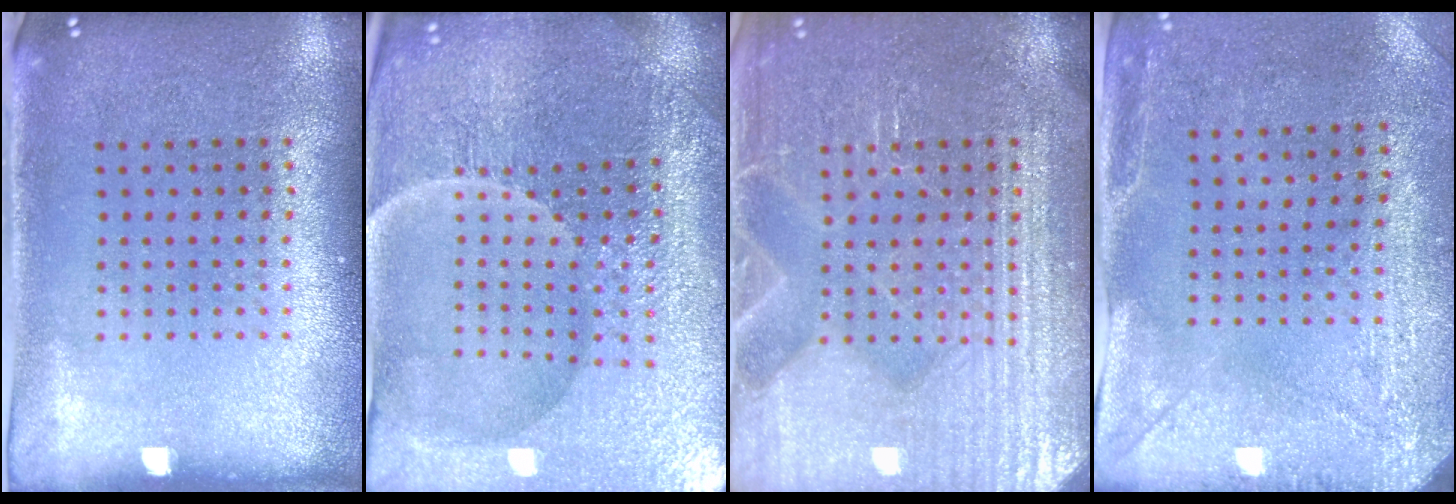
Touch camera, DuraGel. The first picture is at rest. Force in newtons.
{"total": 5.2, "press": 5.0, "slide": 1.5}
{"total": 6.6, "press": 6.6, "slide": 1.0}
{"total": 3.0, "press": 2.4, "slide": 1.8}